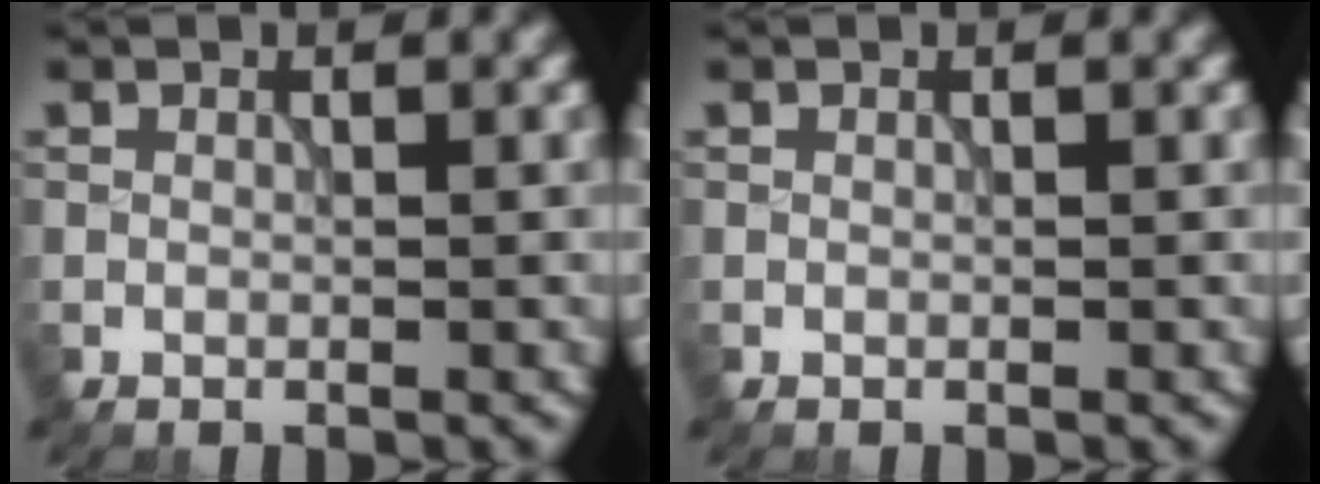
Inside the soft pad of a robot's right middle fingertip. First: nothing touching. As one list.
[{"total": 0.0}]